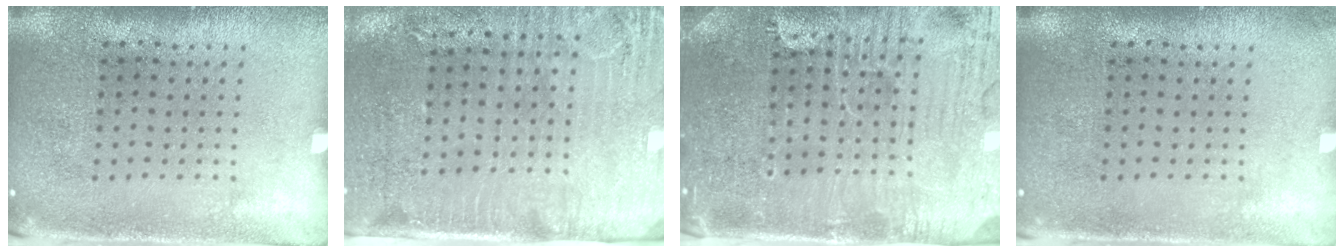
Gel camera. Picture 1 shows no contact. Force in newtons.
{"total": 3.1, "press": 2.6, "slide": 1.6}
{"total": 5.1, "press": 4.8, "slide": 1.8}
{"total": 0.7, "press": 0.7, "slide": 0.1}